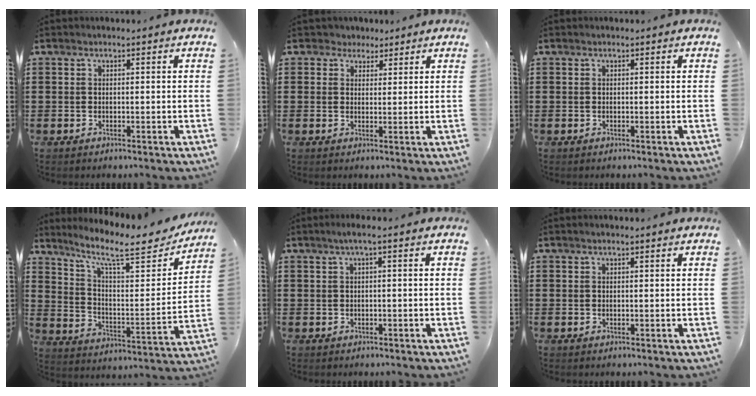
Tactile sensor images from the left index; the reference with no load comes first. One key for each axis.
{"total": 2.5, "fx": 1.6, "fy": 1.8, "fz": 0.1, "tx": -0.014, "ty": 0.011, "tz": 0.029}
{"total": 0.0}
{"total": 10.9, "fx": 8.6, "fy": 1.9, "fz": 6.4, "tx": -0.134, "ty": -0.053, "tz": 0.138}
{"total": 1.5, "fx": -0.1, "fy": 0.0, "fz": 1.5, "tx": -0.025, "ty": -0.003, "tz": -0.002}
{"total": 0.6, "fx": 0.4, "fy": -0.1, "fz": 0.5, "tx": -0.008, "ty": -0.001, "tz": 0.008}